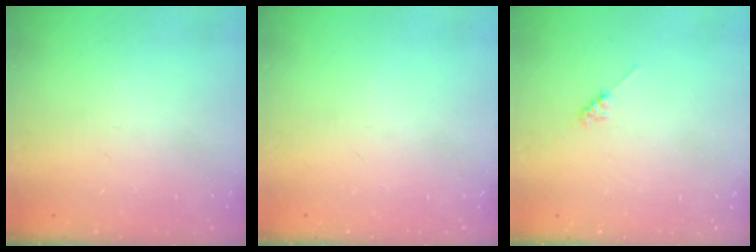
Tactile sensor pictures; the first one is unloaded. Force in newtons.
{"total": 0.0}
{"total": 1.8, "press": 1.7, "slide": 0.3}